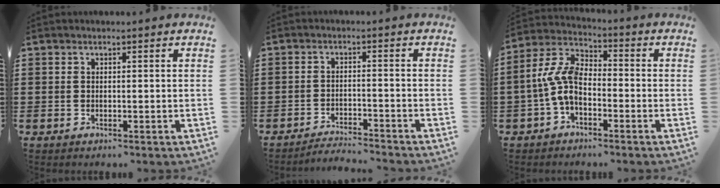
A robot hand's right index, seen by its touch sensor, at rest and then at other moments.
{"total": 2.8, "force": [-2.8, 0.0, 0.1], "torque": [-0.008, 0.002, -0.060]}
{"total": 7.8, "force": [-2.1, 4.3, 6.2], "torque": [-0.163, -0.002, -0.048]}